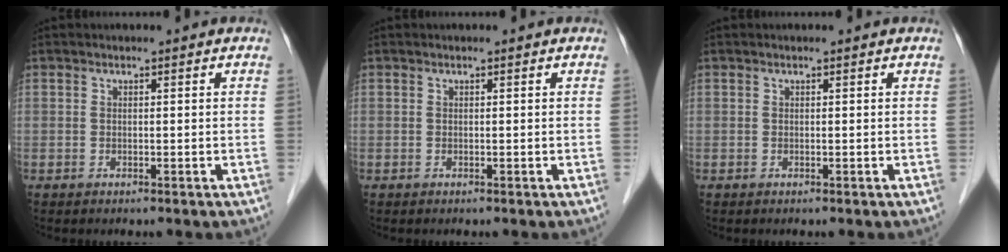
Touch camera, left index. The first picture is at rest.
{"total": 0.0}
{"total": 0.0}